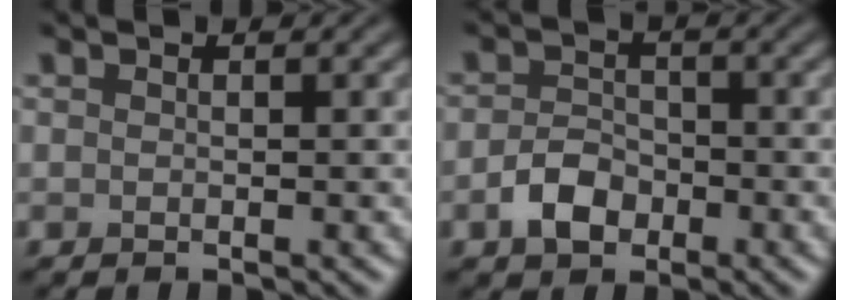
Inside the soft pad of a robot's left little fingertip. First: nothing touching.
{"total": 3.0, "force": [-1.5, 2.1, 1.6], "torque": [-0.027, 0.005, -0.033]}